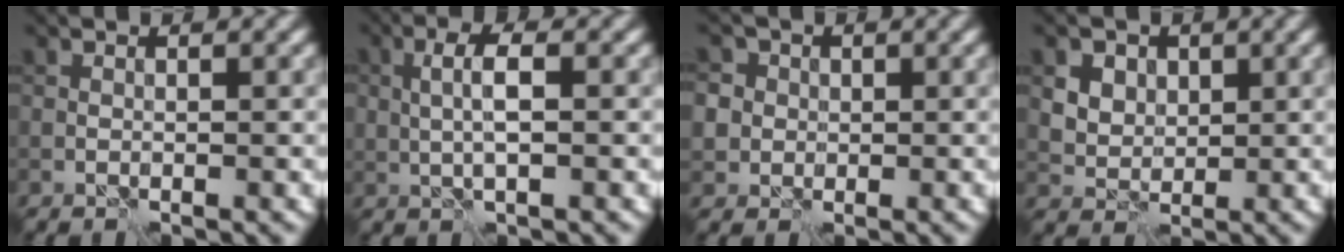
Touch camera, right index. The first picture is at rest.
{"total": 2.8, "force": [0.3, 0.7, 2.7], "torque": [-0.054, 0.006, 0.004]}
{"total": 5.1, "force": [1.3, 4.7, 1.6], "torque": [-0.032, 0.029, 0.005]}
{"total": 6.1, "force": [2.9, 4.6, 2.7], "torque": [-0.063, 0.014, 0.046]}